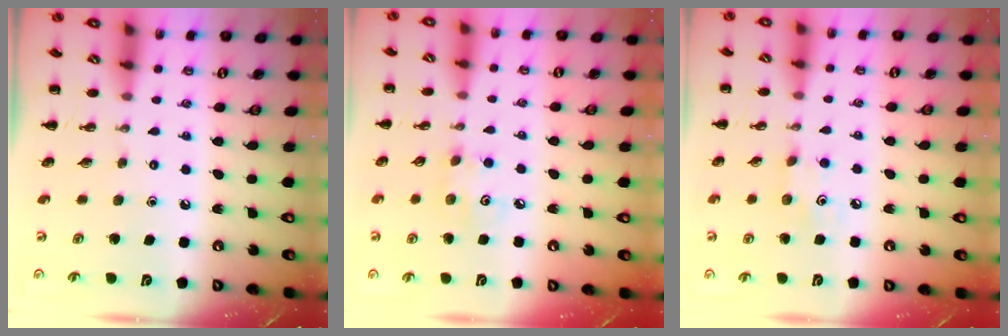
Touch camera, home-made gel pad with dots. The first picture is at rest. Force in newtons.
{"total": 3.8, "press": 3.8, "slide": 0.7}
{"total": 3.8, "press": 3.7, "slide": 0.9}